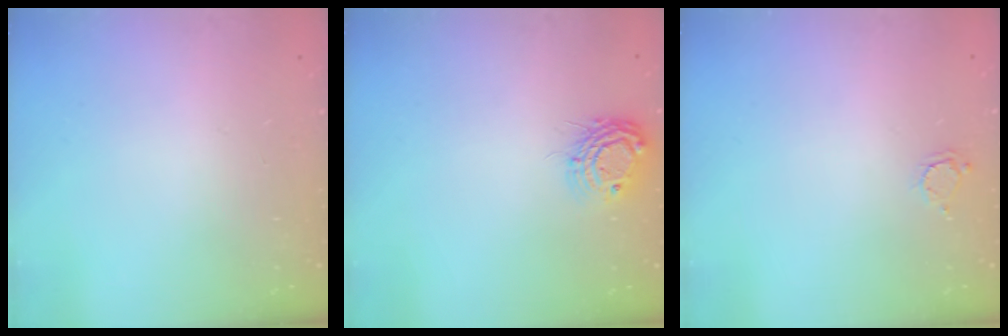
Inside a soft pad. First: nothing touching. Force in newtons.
{"total": 9.2, "press": 9.2, "slide": 0.7}
{"total": 2.9, "press": 2.9, "slide": 0.4}